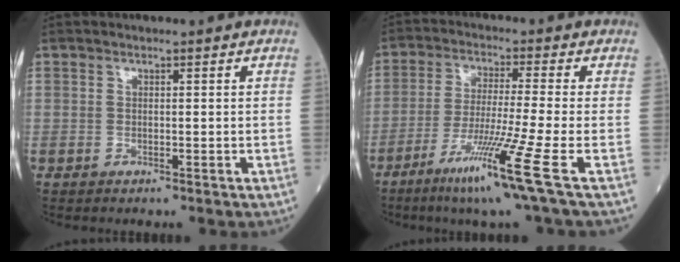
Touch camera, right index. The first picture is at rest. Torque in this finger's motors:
{"motor_torque": [0.65, -0.75, 0.64, 0.21]}